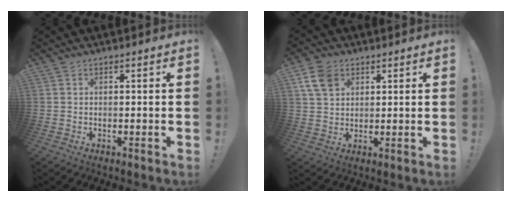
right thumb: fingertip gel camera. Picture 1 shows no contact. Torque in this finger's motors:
{"motor_torque": [-0.22, 0.23, 0.13, -0.04, 0.15]}